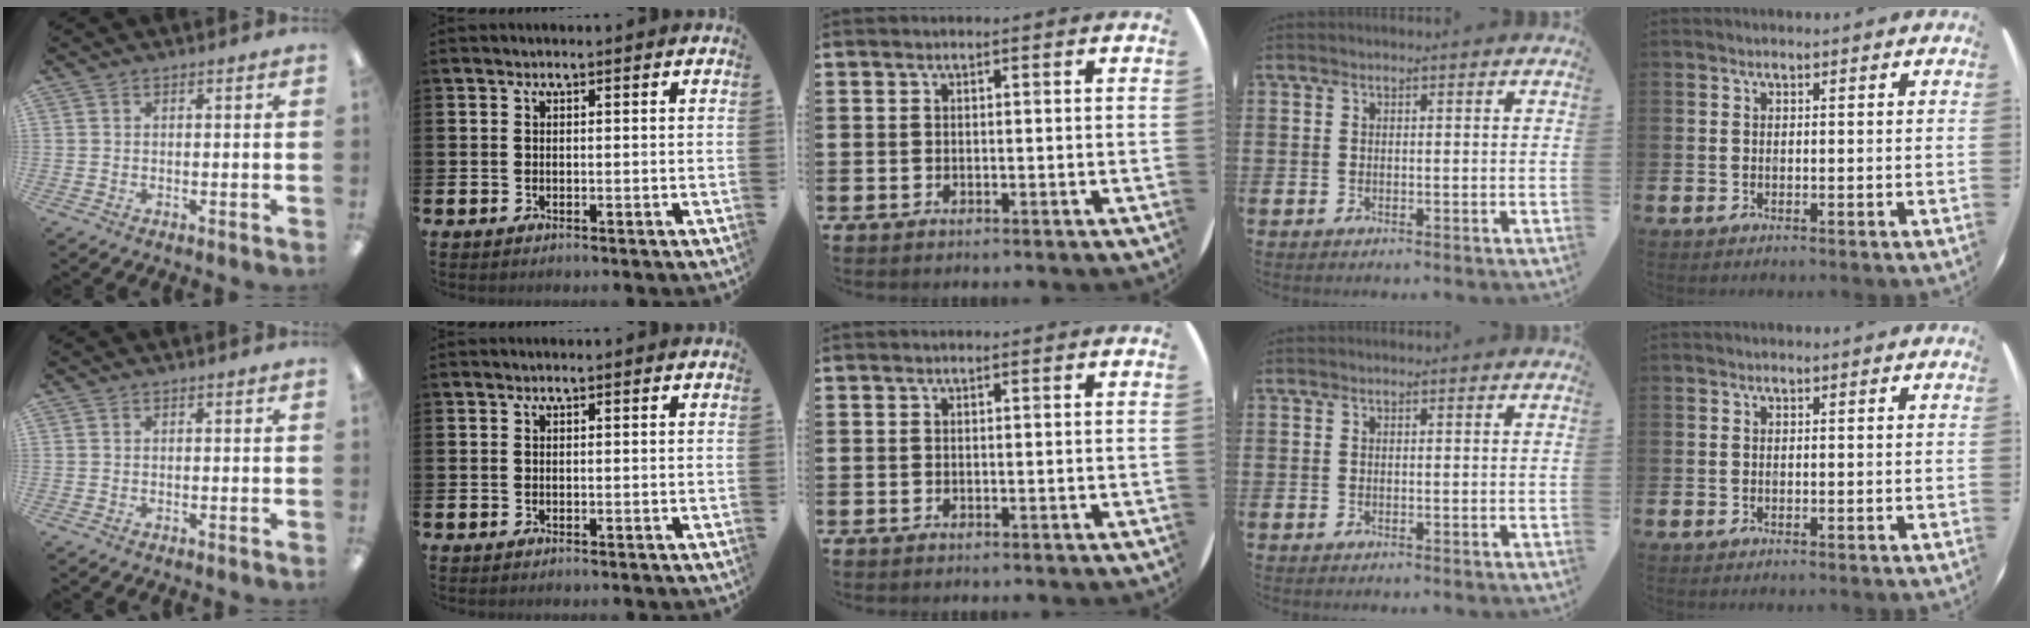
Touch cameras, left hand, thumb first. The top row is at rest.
{}